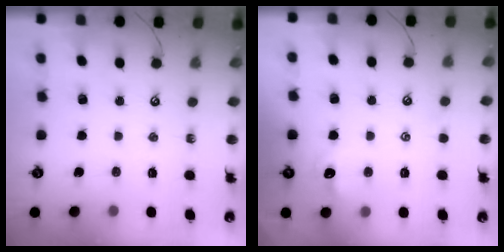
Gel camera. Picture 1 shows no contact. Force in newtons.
{"total": 2.7, "press": 2.6, "slide": 0.7}